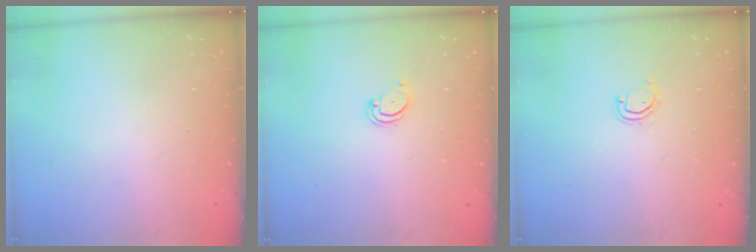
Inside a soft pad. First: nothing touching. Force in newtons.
{"total": 1.8, "press": 1.8, "slide": 0.2}
{"total": 3.4, "press": 3.4, "slide": 0.2}